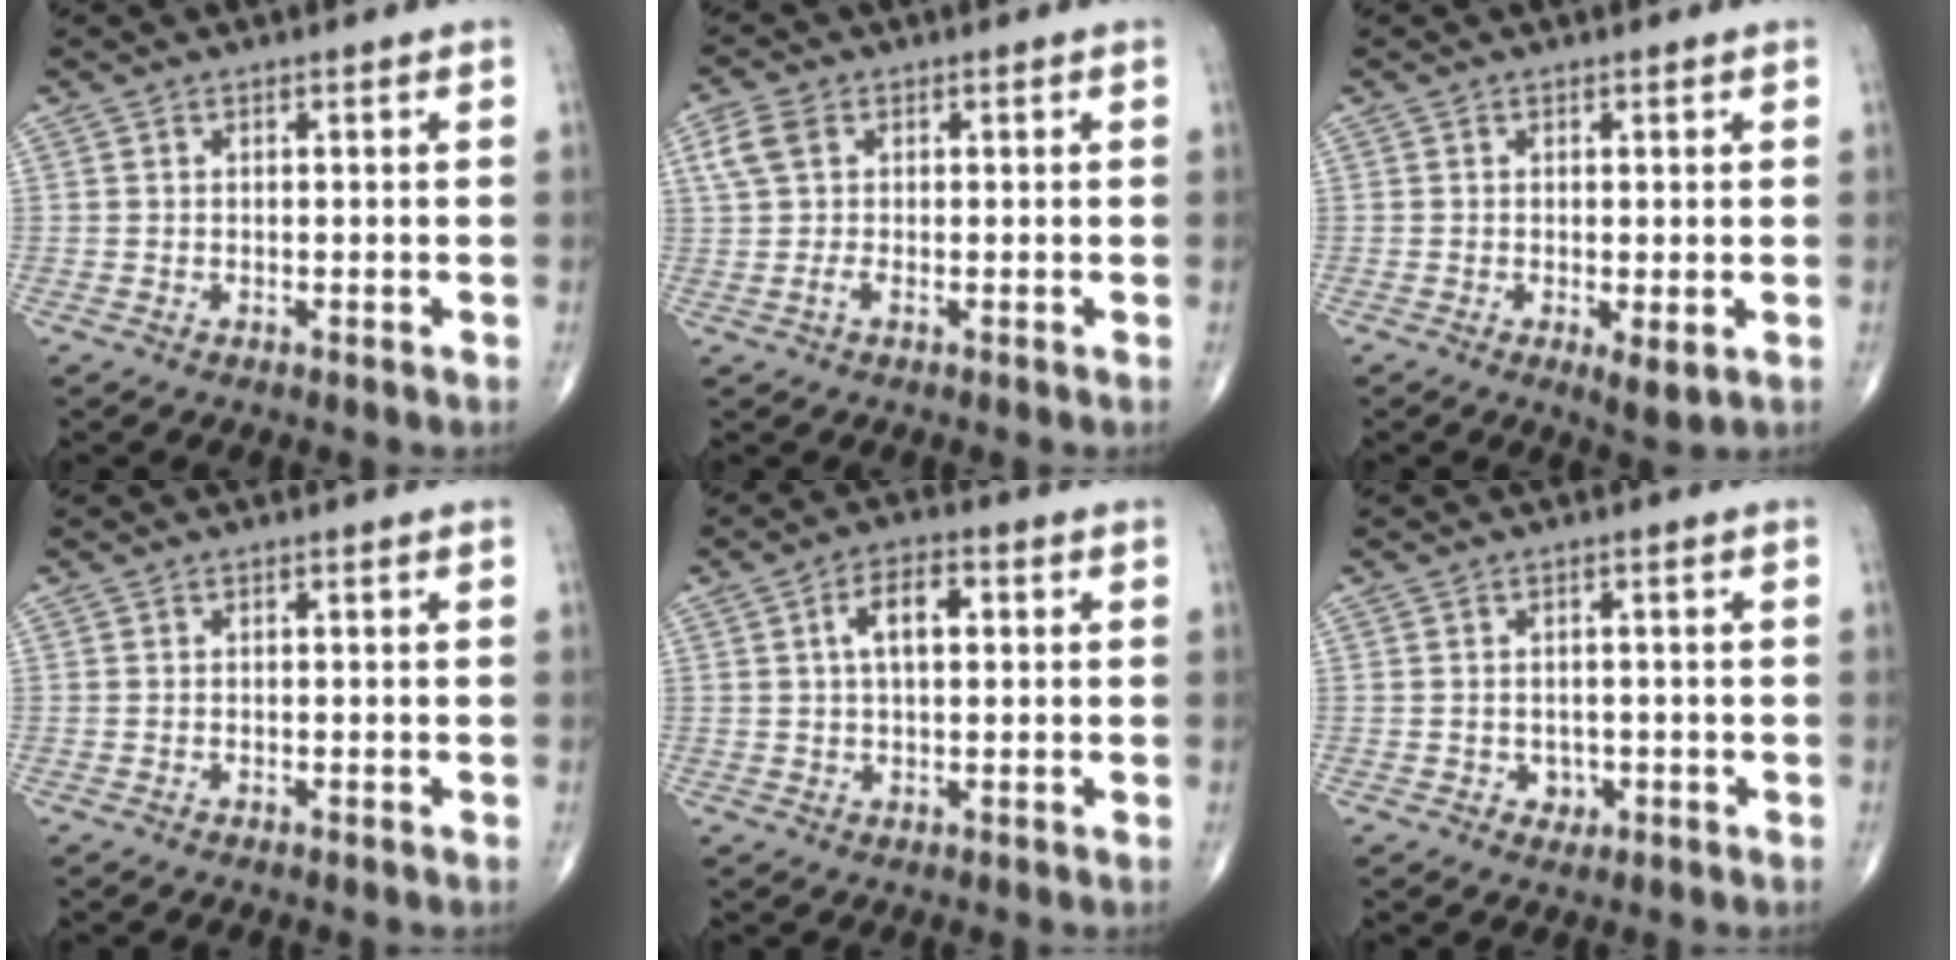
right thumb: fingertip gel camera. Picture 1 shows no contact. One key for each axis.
{"total": 4.6, "fx": 0.9, "fy": 3.0, "fz": 3.3, "tx": -0.080, "ty": 0.012, "tz": 0.014}
{"total": 3.2, "fx": -0.7, "fy": 1.0, "fz": 2.9, "tx": -0.045, "ty": -0.011, "tz": -0.012}
{"total": 0.0}
{"total": 6.2, "fx": 1.3, "fy": 3.2, "fz": 5.1, "tx": -0.085, "ty": 0.014, "tz": 0.018}
{"total": 2.2, "fx": -0.7, "fy": 1.8, "fz": 0.9, "tx": 0.002, "ty": 0.004, "tz": -0.007}